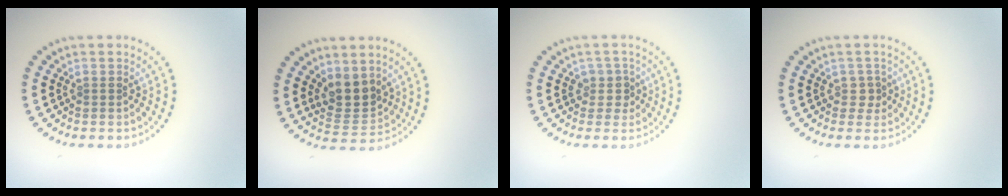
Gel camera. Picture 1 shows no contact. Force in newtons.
{"total": 3.7, "press": 3.3, "slide": 1.7}
{"total": 1.7, "press": 1.5, "slide": 1.0}
{"total": 1.2, "press": 1.0, "slide": 0.7}